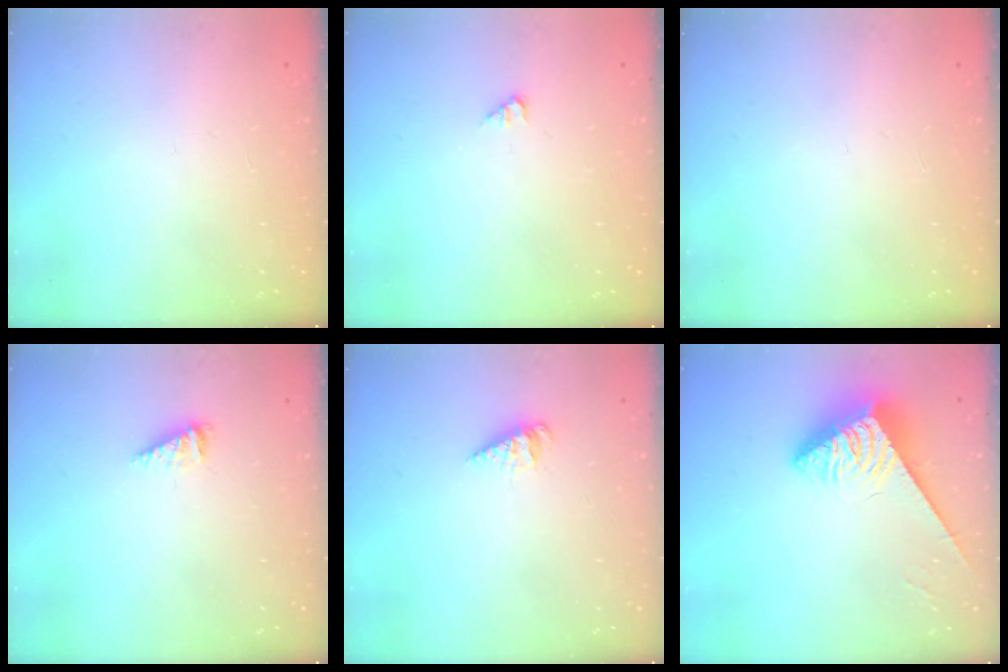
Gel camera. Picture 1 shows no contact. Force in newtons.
{"total": 1.2, "press": 1.1, "slide": 0.2}
{"total": 0.0}
{"total": 3.1, "press": 3.1, "slide": 0.3}
{"total": 2.8, "press": 2.8, "slide": 0.2}
{"total": 5.1, "press": 5.1, "slide": 0.2}